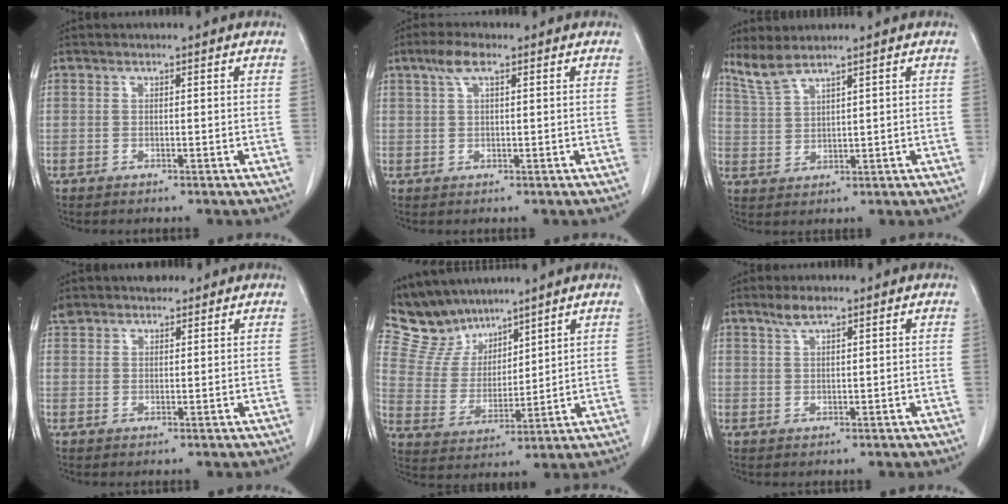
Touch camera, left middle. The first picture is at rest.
{"total": 3.3, "force": [1.8, 0.8, 2.7], "torque": [-0.060, 0.013, 0.037]}
{"total": 3.9, "force": [3.5, -0.2, 1.6], "torque": [-0.047, 0.000, 0.085]}
{"total": 3.8, "force": [3.4, 1.6, 0.8], "torque": [-0.015, 0.016, 0.058]}
{"total": 9.6, "force": [8.7, 3.8, 1.4], "torque": [-0.046, 0.016, 0.183]}
{"total": 2.3, "force": [1.8, 0.3, 1.4], "torque": [-0.034, 0.003, 0.037]}